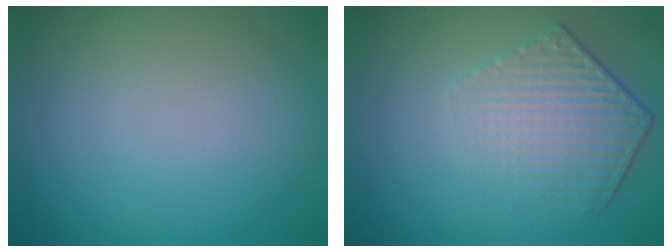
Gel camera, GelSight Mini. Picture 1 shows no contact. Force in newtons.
{"total": 4.4, "press": 3.2, "slide": 3.1}